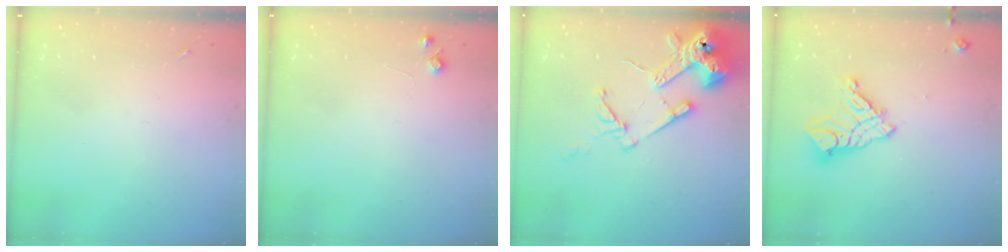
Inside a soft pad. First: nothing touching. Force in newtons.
{"total": 4.9, "press": 4.8, "slide": 0.8}
{"total": 17.2, "press": 17.1, "slide": 2.1}
{"total": 13.1, "press": 13.0, "slide": 1.3}